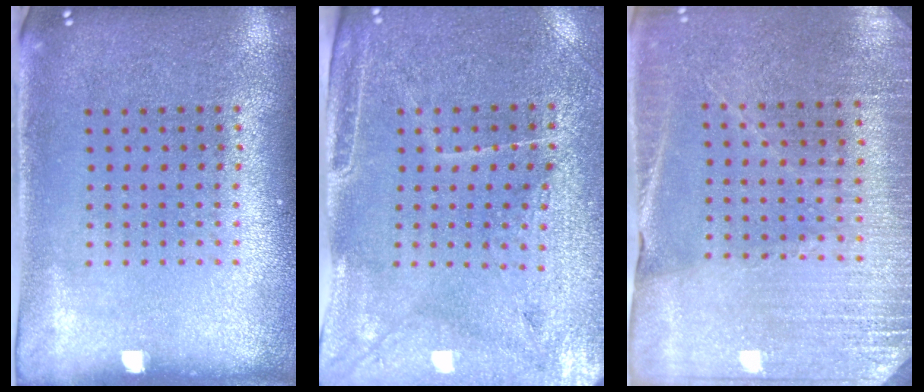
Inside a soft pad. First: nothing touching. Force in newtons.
{"total": 3.3, "press": 3.1, "slide": 1.2}
{"total": 2.9, "press": 2.9, "slide": 0.2}